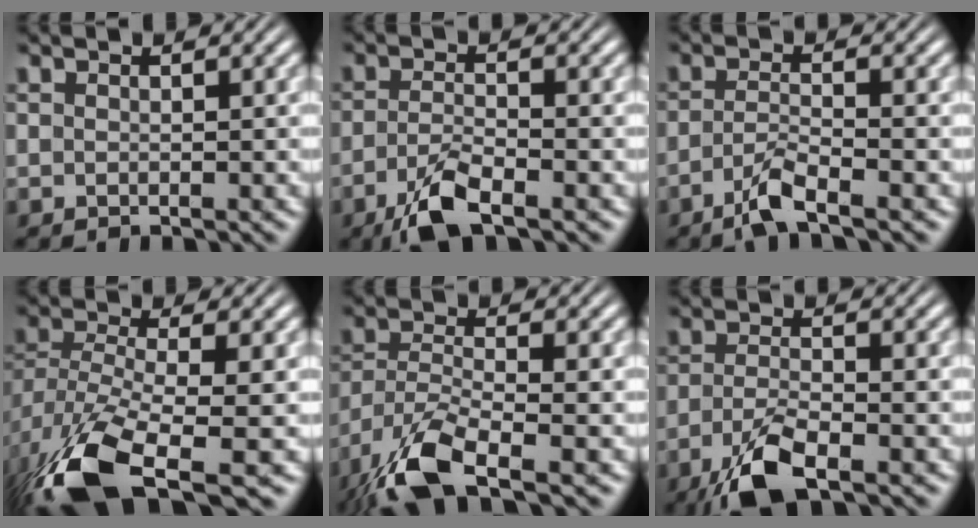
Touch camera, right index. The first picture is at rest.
{"total": 4.3, "force": [-3.1, 1.0, 2.8], "torque": [-0.048, -0.007, -0.052]}
{"total": 3.1, "force": [-2.5, 0.2, 1.9], "torque": [-0.035, -0.003, -0.045]}
{"total": 10.2, "force": [-5.9, 4.9, 6.7], "torque": [-0.172, -0.061, -0.065]}
{"total": 7.5, "force": [-4.5, 3.1, 5.0], "torque": [-0.113, -0.036, -0.058]}
{"total": 5.4, "force": [-3.6, 1.5, 3.7], "torque": [-0.067, -0.012, -0.057]}